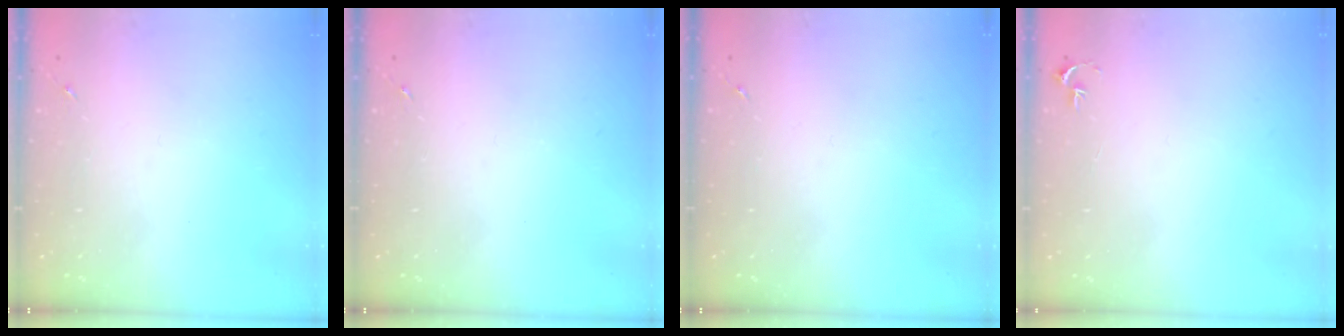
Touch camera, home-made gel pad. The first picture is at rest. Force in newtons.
{"total": 0.0}
{"total": 0.0}
{"total": 2.7, "press": 2.7, "slide": 0.3}